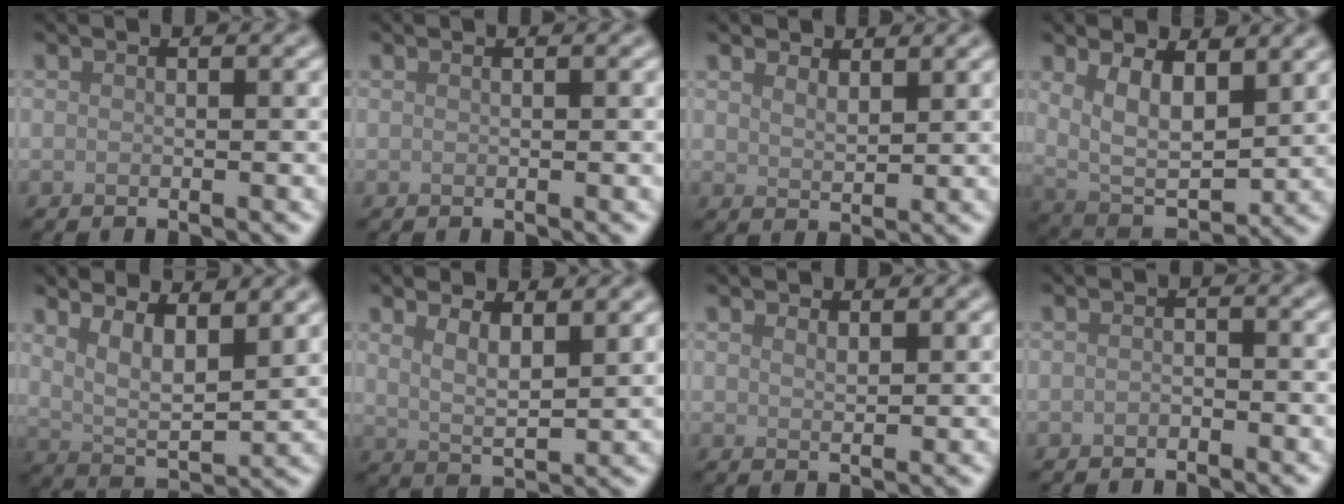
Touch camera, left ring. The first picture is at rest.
{"total": 0.6, "force": [0.4, 0.2, 0.3], "torque": [0.000, -0.001, 0.002]}
{"total": 2.3, "force": [1.9, 1.0, 0.9], "torque": [-0.020, 0.000, 0.034]}
{"total": 6.6, "force": [2.4, 3.2, 5.2], "torque": [-0.099, -0.009, 0.045]}
{"total": 6.4, "force": [3.6, 2.3, 4.8], "torque": [-0.088, -0.006, 0.067]}
{"total": 4.2, "force": [2.4, 1.5, 3.1], "torque": [-0.062, -0.008, 0.047]}
{"total": 1.5, "force": [1.1, 0.6, 0.7], "torque": [-0.014, -0.002, 0.024]}
{"total": 0.6, "force": [-0.4, 0.3, 0.3], "torque": [-0.006, -0.001, -0.007]}